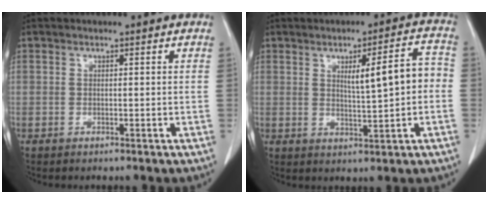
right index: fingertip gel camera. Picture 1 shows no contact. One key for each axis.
{"total": 7.5, "fx": 0.4, "fy": 1.2, "fz": 7.4, "tx": -0.109, "ty": 0.018, "tz": 0.012}